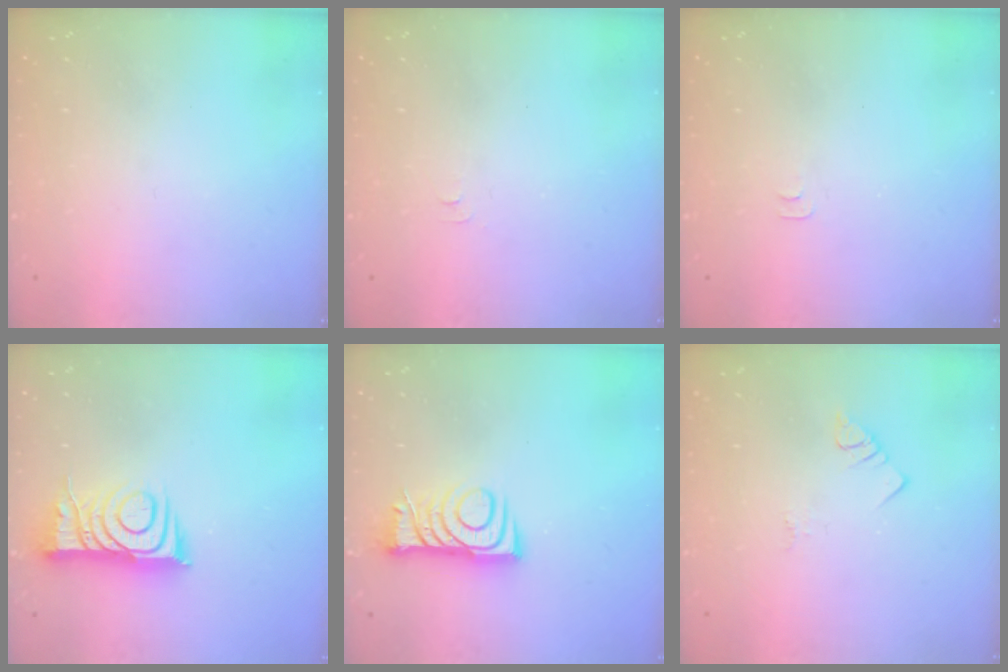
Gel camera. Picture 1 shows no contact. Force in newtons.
{"total": 5.2, "press": 5.1, "slide": 0.6}
{"total": 3.0, "press": 3.0, "slide": 0.3}
{"total": 9.4, "press": 9.4, "slide": 0.6}
{"total": 8.5, "press": 8.4, "slide": 0.8}
{"total": 2.1, "press": 2.1, "slide": 0.4}